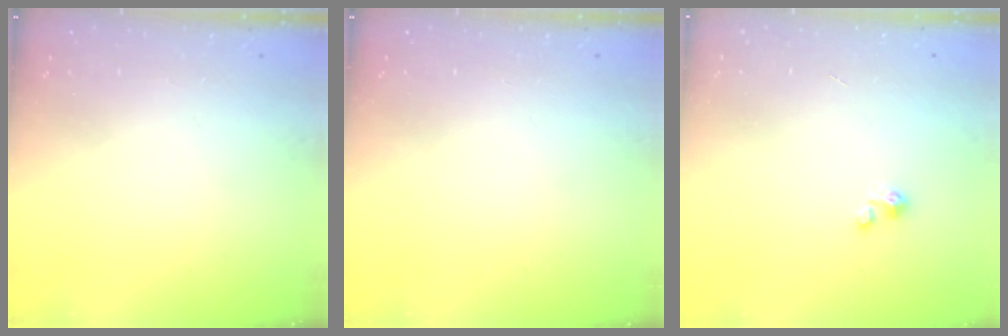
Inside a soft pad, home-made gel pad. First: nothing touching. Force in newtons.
{"total": 0.0}
{"total": 1.2, "press": 1.1, "slide": 0.1}